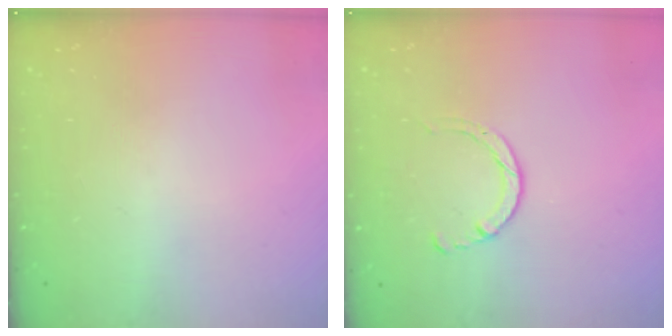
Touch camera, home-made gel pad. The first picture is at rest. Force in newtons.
{"total": 2.9, "press": 2.8, "slide": 0.4}